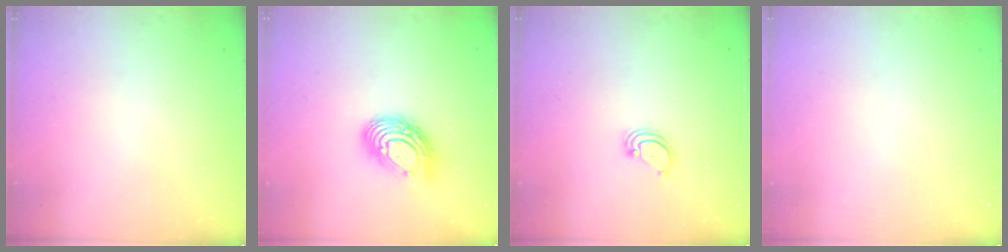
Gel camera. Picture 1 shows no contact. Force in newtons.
{"total": 11.8, "press": 11.8, "slide": 1.0}
{"total": 2.6, "press": 2.6, "slide": 0.1}
{"total": 0.0}